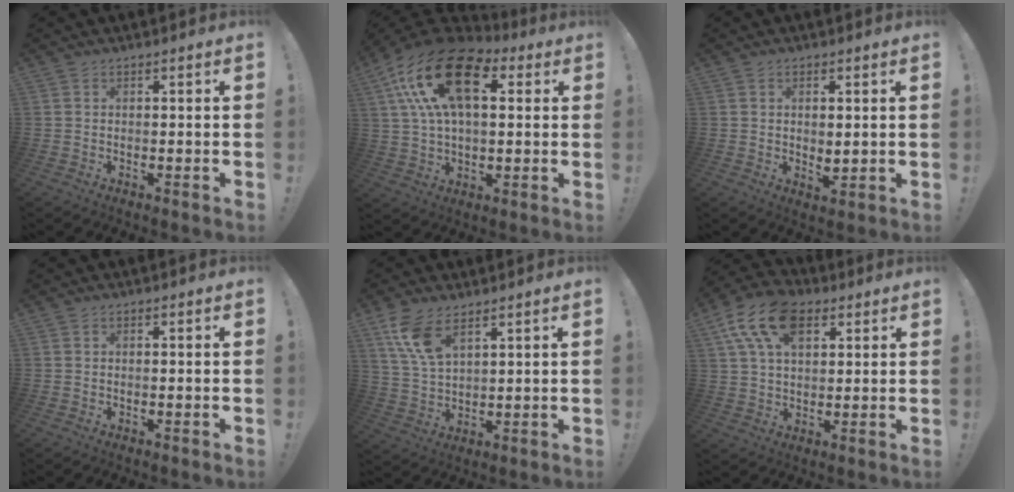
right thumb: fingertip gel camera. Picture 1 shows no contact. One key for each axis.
{"total": 24.6, "fx": 8.2, "fy": 12.9, "fz": 19.3, "tx": -0.349, "ty": -0.021, "tz": 0.143}
{"total": 3.0, "fx": 0.7, "fy": 1.5, "fz": 2.5, "tx": -0.034, "ty": -0.004, "tz": 0.014}
{"total": 0.0}
{"total": 9.6, "fx": 6.0, "fy": 4.2, "fz": 6.2, "tx": -0.130, "ty": -0.026, "tz": 0.111}
{"total": 15.9, "fx": 7.0, "fy": 9.7, "fz": 10.4, "tx": -0.189, "ty": -0.019, "tz": 0.128}